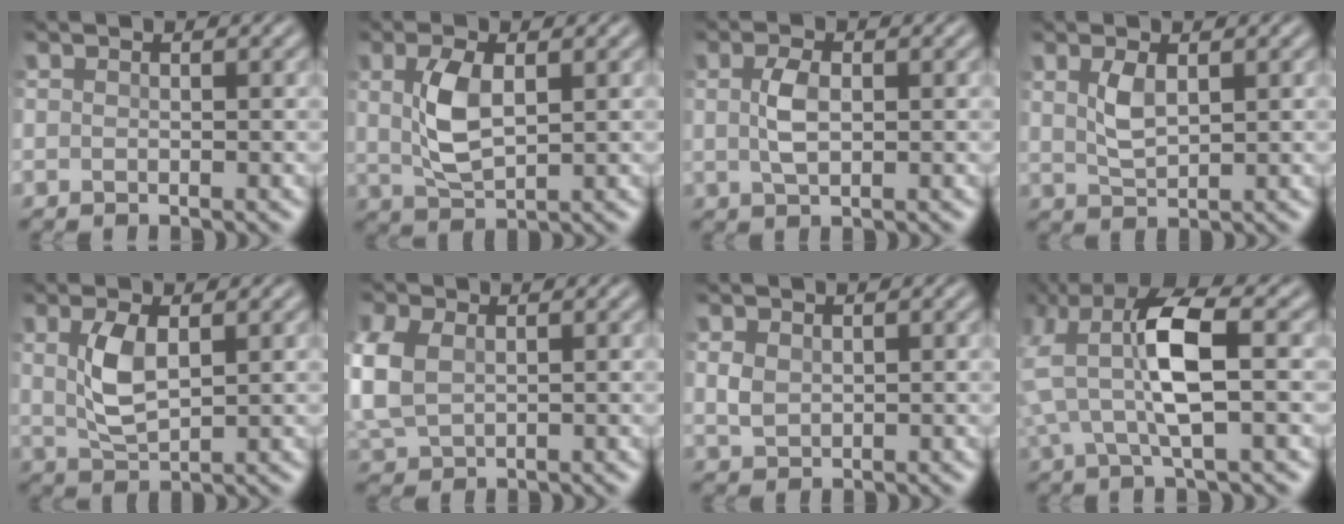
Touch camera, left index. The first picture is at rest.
{"total": 4.1, "force": [0.6, 1.8, 3.7], "torque": [-0.082, 0.004, 0.016]}
{"total": 2.6, "force": [0.2, 1.3, 2.3], "torque": [-0.051, 0.003, 0.004]}
{"total": 2.2, "force": [0.7, 0.9, 1.9], "torque": [-0.044, 0.001, 0.019]}
{"total": 3.6, "force": [0.7, 1.4, 3.2], "torque": [-0.074, 0.002, 0.018]}
{"total": 6.4, "force": [-0.1, 4.8, 4.2], "torque": [-0.119, 0.005, 0.003]}
{"total": 1.6, "force": [0.2, 1.2, 1.0], "torque": [-0.024, -0.001, 0.004]}
{"total": 7.9, "force": [0.7, 3.1, 7.3], "torque": [-0.154, 0.018, 0.007]}